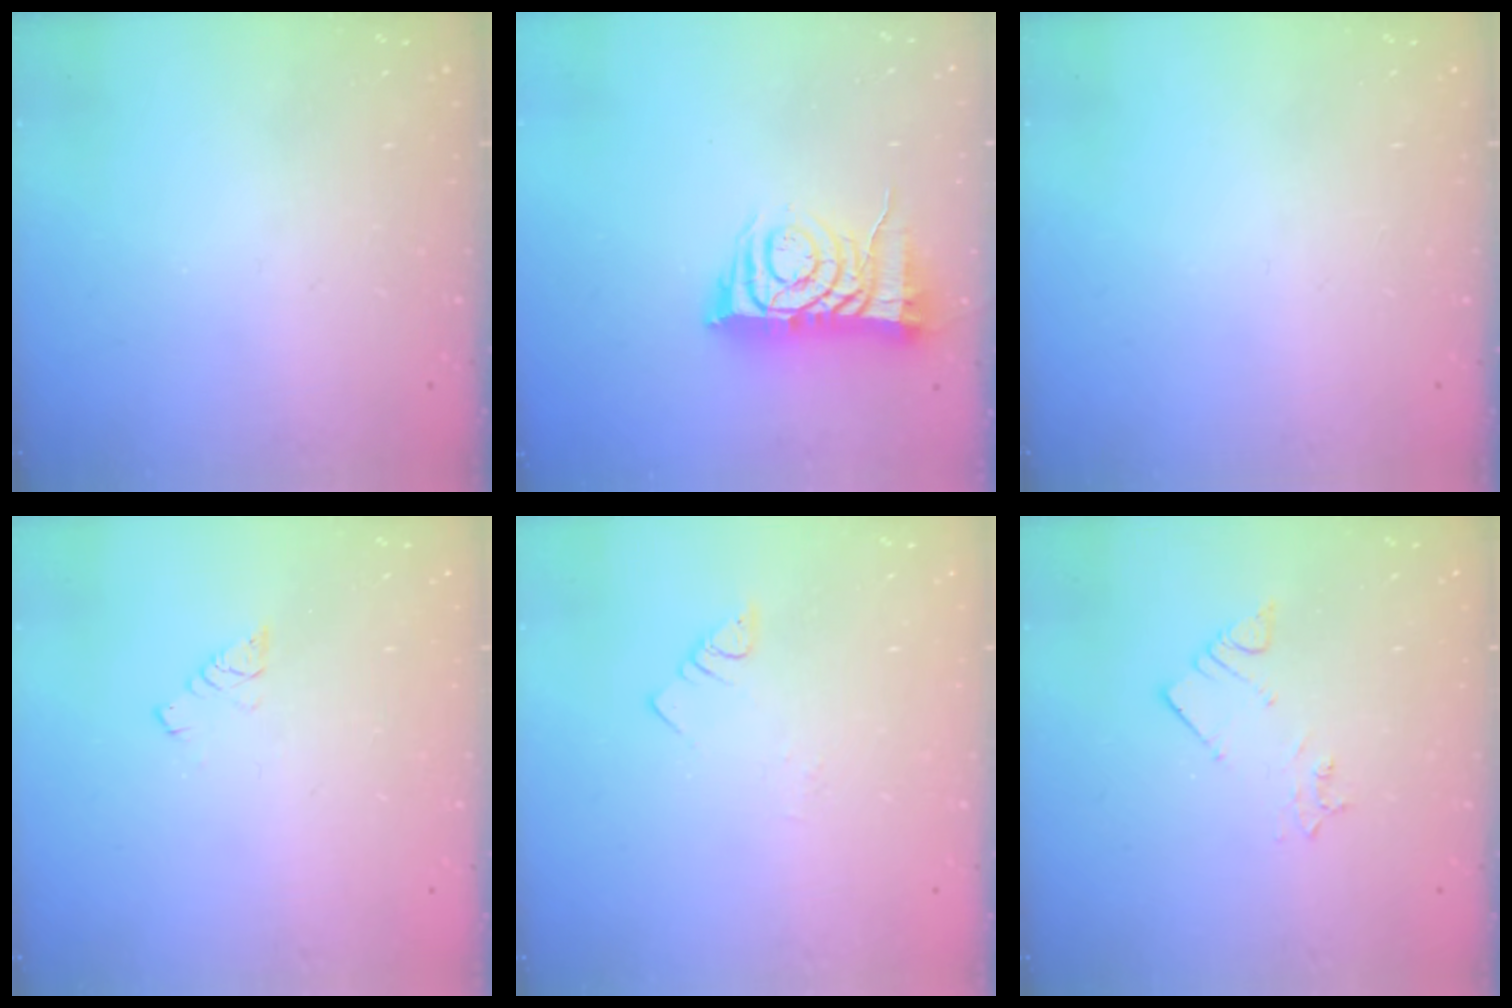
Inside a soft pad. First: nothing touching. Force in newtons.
{"total": 8.5, "press": 8.5, "slide": 0.9}
{"total": 0.0}
{"total": 4.8, "press": 4.8, "slide": 0.3}
{"total": 2.6, "press": 2.6, "slide": 0.3}
{"total": 2.6, "press": 2.6, "slide": 0.2}